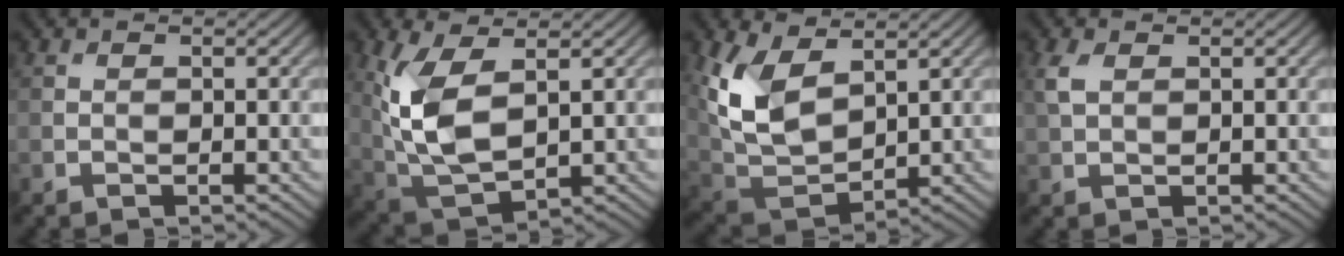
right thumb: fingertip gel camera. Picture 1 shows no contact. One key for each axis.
{"total": 9.6, "fx": 2.1, "fy": 4.8, "fz": 8.0, "tx": -0.209, "ty": -0.004, "tz": 0.043}
{"total": 10.2, "fx": 4.2, "fy": 5.6, "fz": 7.4, "tx": -0.201, "ty": -0.003, "tz": 0.087}
{"total": 2.3, "fx": 0.9, "fy": 1.3, "fz": 1.7, "tx": -0.050, "ty": 0.004, "tz": 0.019}